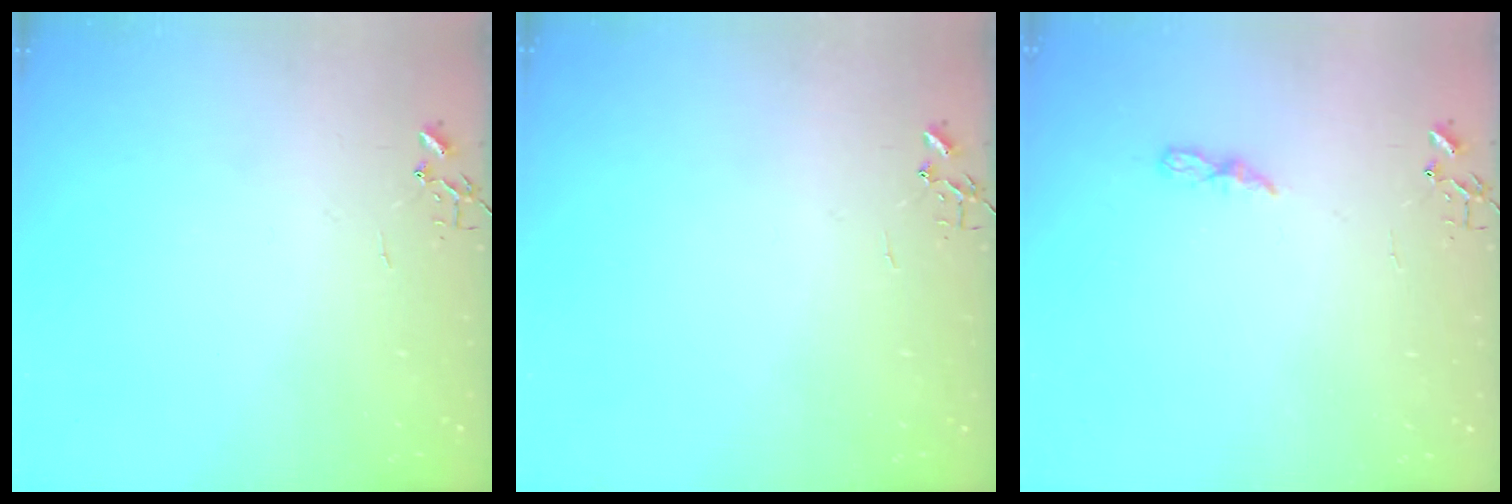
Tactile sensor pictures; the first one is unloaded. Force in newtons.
{"total": 0.0}
{"total": 5.5, "press": 5.4, "slide": 0.4}